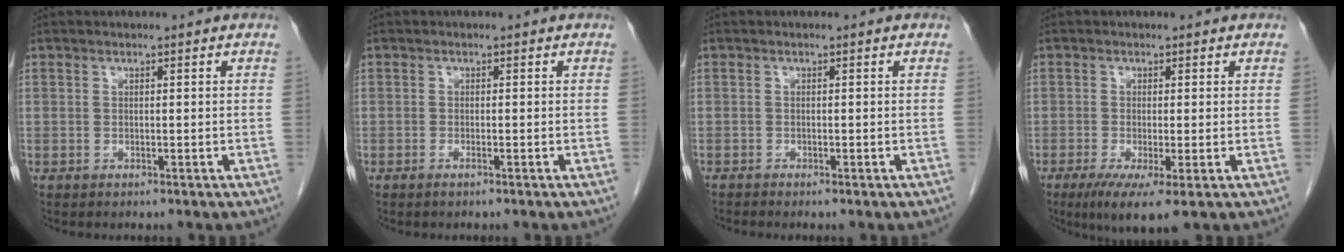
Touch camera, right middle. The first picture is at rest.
{"total": 0.7, "force": [-0.5, 0.0, 0.5], "torque": [-0.012, 0.000, -0.009]}
{"total": 0.5, "force": [-0.5, -0.1, 0.1], "torque": [-0.004, -0.001, -0.012]}
{"total": 6.1, "force": [-2.9, 0.8, 5.4], "torque": [-0.088, -0.017, -0.044]}